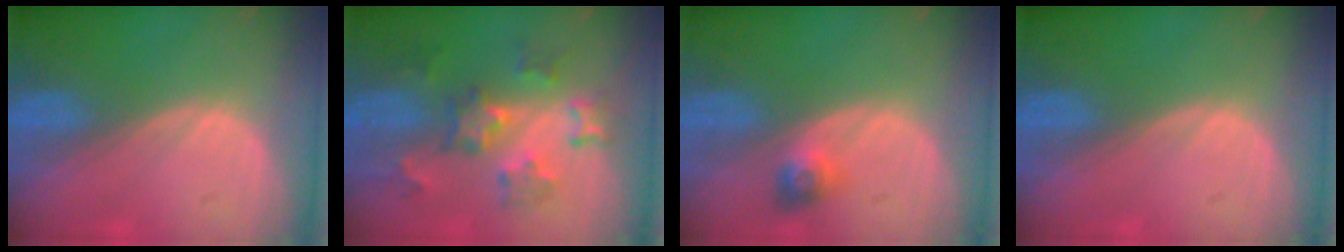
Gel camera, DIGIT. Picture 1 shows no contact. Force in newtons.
{"total": 7.2, "press": 7.2, "slide": 0.5}
{"total": 2.9, "press": 2.7, "slide": 1.2}
{"total": 0.0}